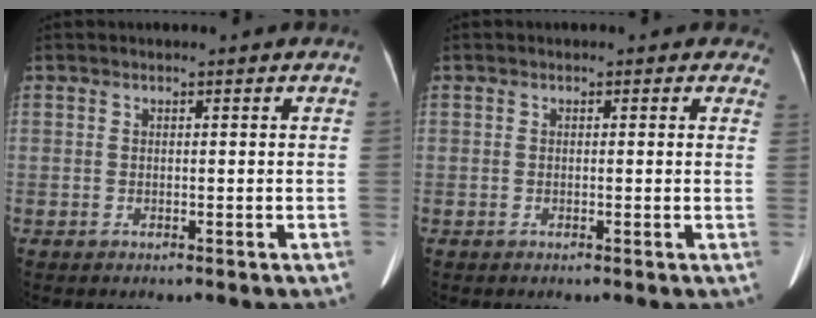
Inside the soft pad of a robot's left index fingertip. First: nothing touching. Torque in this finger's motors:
{"motor_torque": [0.19, -0.19, 0.03, -0.01]}